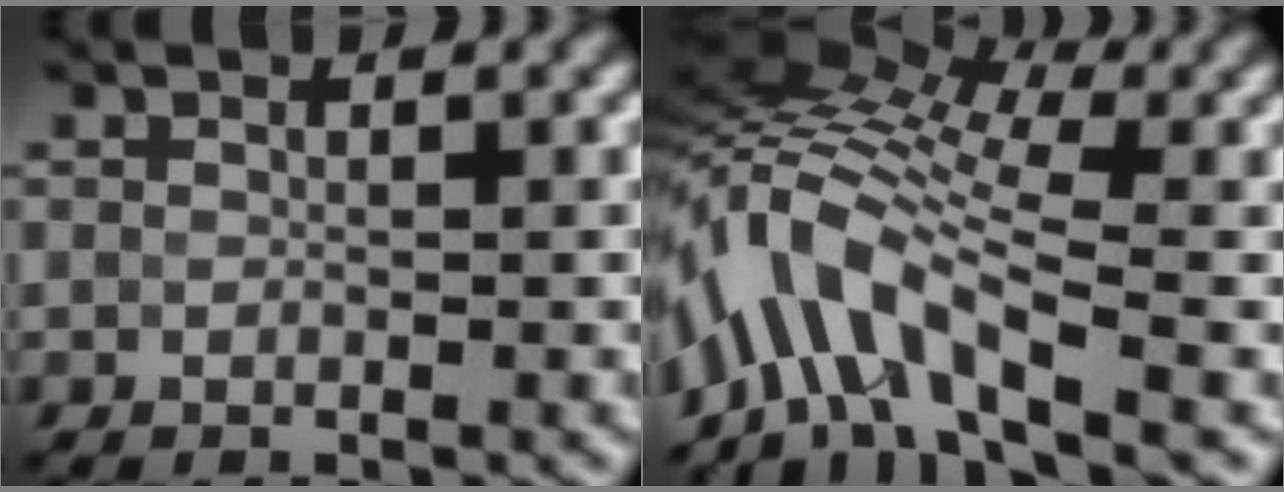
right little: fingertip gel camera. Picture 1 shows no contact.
{"total": 9.9, "force": [-2.7, 4.3, 8.6], "torque": [-0.176, 0.022, -0.060]}